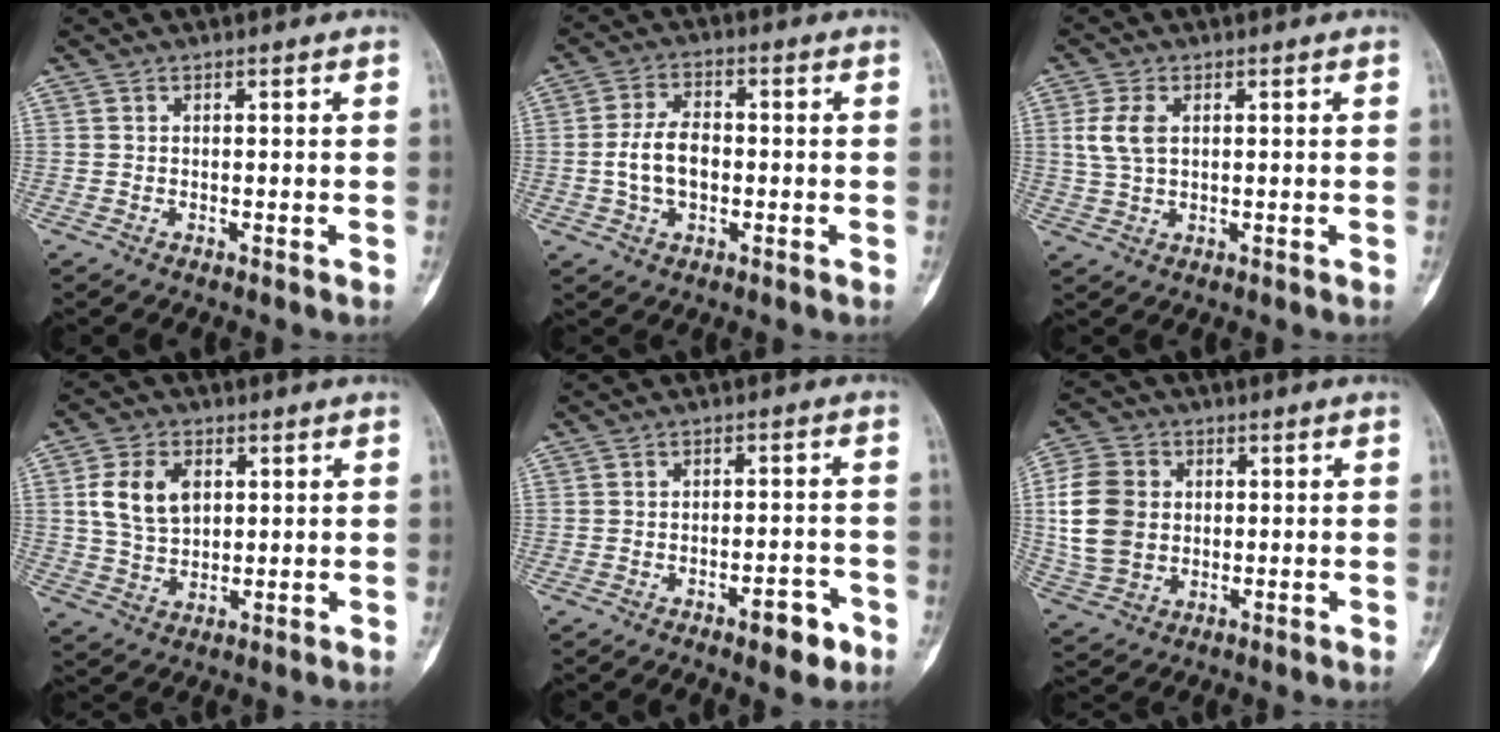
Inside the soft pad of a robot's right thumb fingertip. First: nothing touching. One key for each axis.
{"total": 7.3, "fx": -0.9, "fy": 4.6, "fz": 5.7, "tx": -0.099, "ty": 0.012, "tz": -0.019}
{"total": 5.2, "fx": 1.2, "fy": 3.0, "fz": 4.0, "tx": -0.091, "ty": 0.004, "tz": 0.027}
{"total": 9.5, "fx": 2.4, "fy": 6.6, "fz": 6.5, "tx": -0.110, "ty": -0.004, "tz": 0.049}
{"total": 5.6, "fx": -3.2, "fy": 2.3, "fz": 4.1, "tx": -0.039, "ty": 0.022, "tz": -0.039}
{"total": 12.4, "fx": 1.0, "fy": 9.9, "fz": 7.4, "tx": -0.132, "ty": 0.008, "tz": 0.021}